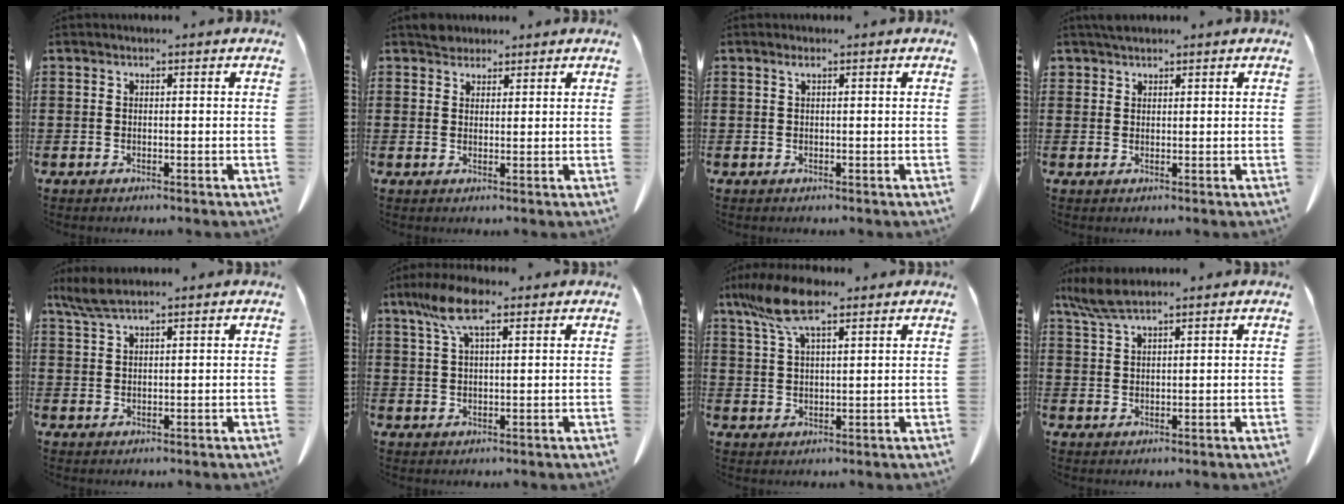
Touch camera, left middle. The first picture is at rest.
{"total": 2.4, "force": [2.2, 1.0, 0.3], "torque": [-0.004, 0.000, 0.043]}
{"total": 0.8, "force": [0.4, 0.0, 0.6], "torque": [-0.014, -0.001, 0.008]}
{"total": 1.6, "force": [1.5, 0.6, 0.2], "torque": [-0.009, 0.000, 0.030]}
{"total": 3.6, "force": [2.7, 0.5, 2.3], "torque": [-0.052, 0.000, 0.051]}
{"total": 7.3, "force": [4.0, 2.0, 5.7], "torque": [-0.121, 0.006, 0.072]}
{"total": 8.9, "force": [5.6, 2.5, 6.5], "torque": [-0.151, -0.008, 0.098]}
{"total": 4.7, "force": [3.6, 0.7, 3.0], "torque": [-0.075, -0.003, 0.064]}